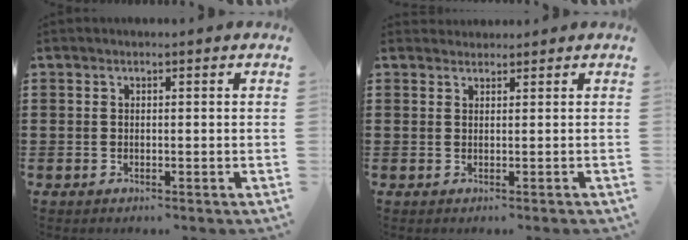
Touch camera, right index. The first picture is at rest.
{"total": 0.9, "force": [0.8, 0.2, -0.2], "torque": [0.002, 0.002, 0.016]}